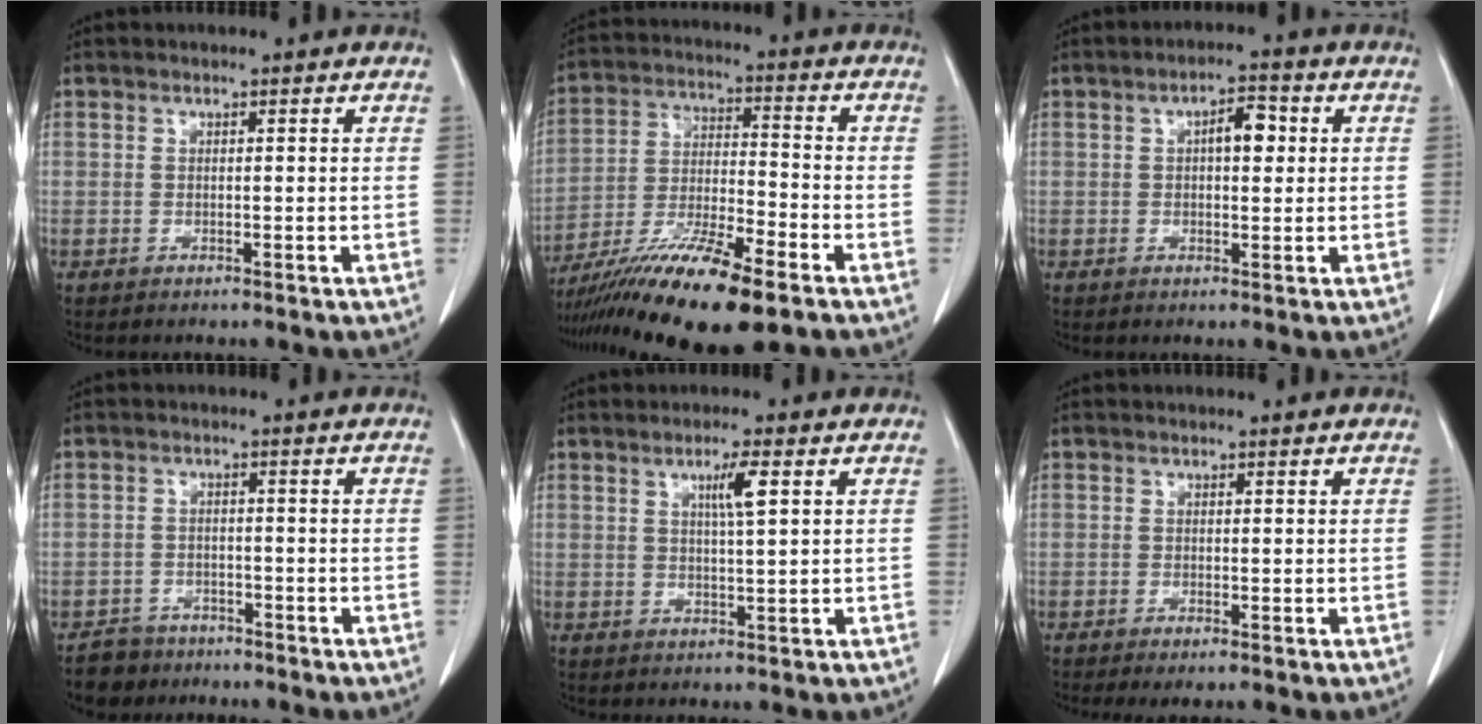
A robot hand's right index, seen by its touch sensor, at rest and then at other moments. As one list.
[{"total": 16.2, "force": [-11.0, 1.7, 11.7], "torque": [-0.218, -0.032, -0.195]}, {"total": 4.3, "force": [0.8, 1.7, 3.9], "torque": [-0.059, 0.012, 0.011]}, {"total": 4.1, "force": [-3.2, 2.6, -0.3], "torque": [0.006, 0.007, -0.054]}, {"total": 3.8, "force": [1.4, 0.0, 3.5], "torque": [-0.058, -0.001, 0.023]}, {"total": 1.5, "force": [-0.8, 0.3, 1.2], "torque": [-0.018, -0.003, -0.012]}]